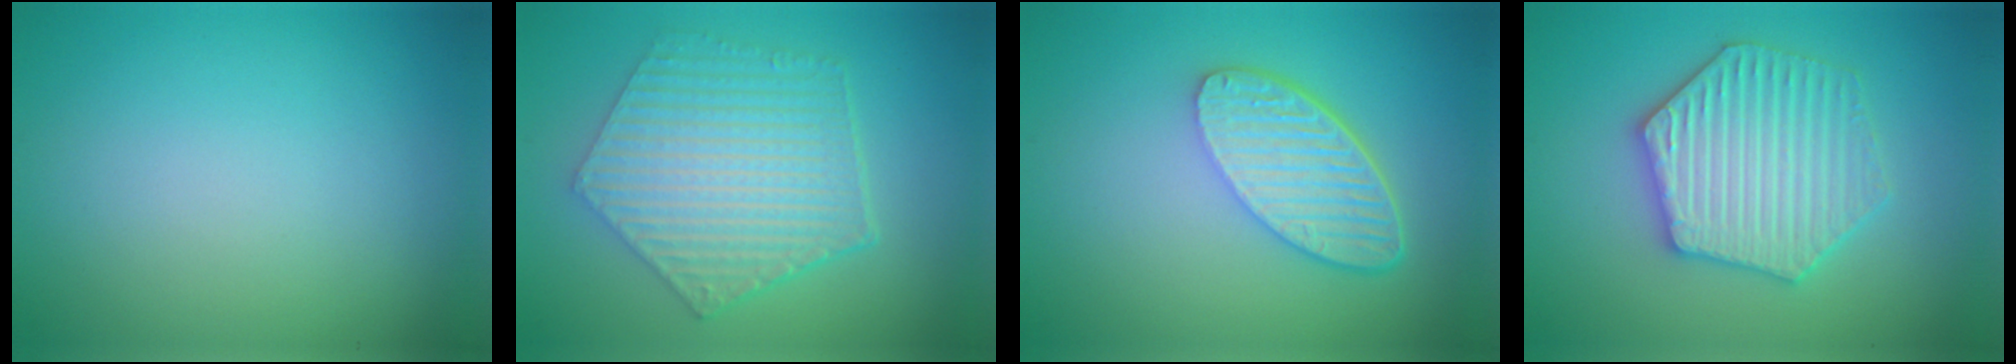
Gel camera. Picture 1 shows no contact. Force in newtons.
{"total": 6.8, "press": 4.9, "slide": 4.7}
{"total": 5.6, "press": 4.2, "slide": 3.8}
{"total": 6.2, "press": 6.1, "slide": 1.1}